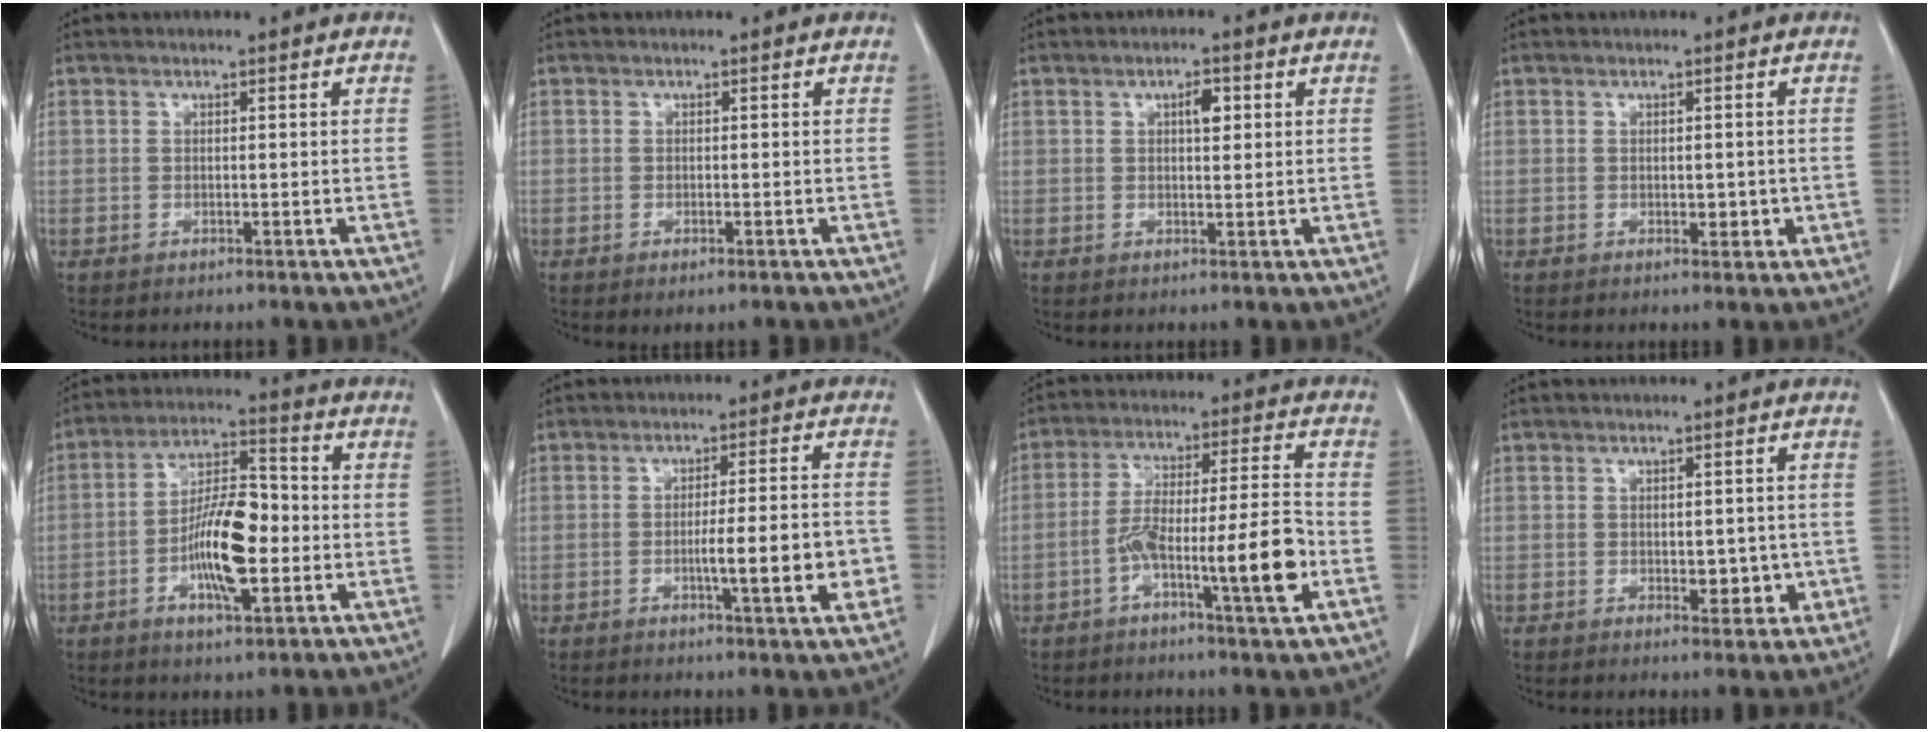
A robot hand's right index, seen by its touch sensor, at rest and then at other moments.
{"total": 1.3, "force": [-0.7, 0.3, 1.0], "torque": [-0.016, -0.004, -0.006]}
{"total": 2.7, "force": [0.9, 1.0, 2.3], "torque": [-0.037, 0.002, 0.015]}
{"total": 2.1, "force": [-0.3, 1.3, 1.7], "torque": [-0.016, 0.000, 0.001]}
{"total": 11.7, "force": [-2.6, 3.6, 10.8], "torque": [-0.201, 0.010, -0.044]}
{"total": 9.3, "force": [-2.5, 0.6, 9.0], "torque": [-0.128, 0.001, -0.035]}
{"total": 13.2, "force": [-4.6, 0.9, 12.4], "torque": [-0.208, 0.014, -0.075]}
{"total": 4.0, "force": [-0.7, 2.3, 3.2], "torque": [-0.028, 0.003, -0.002]}